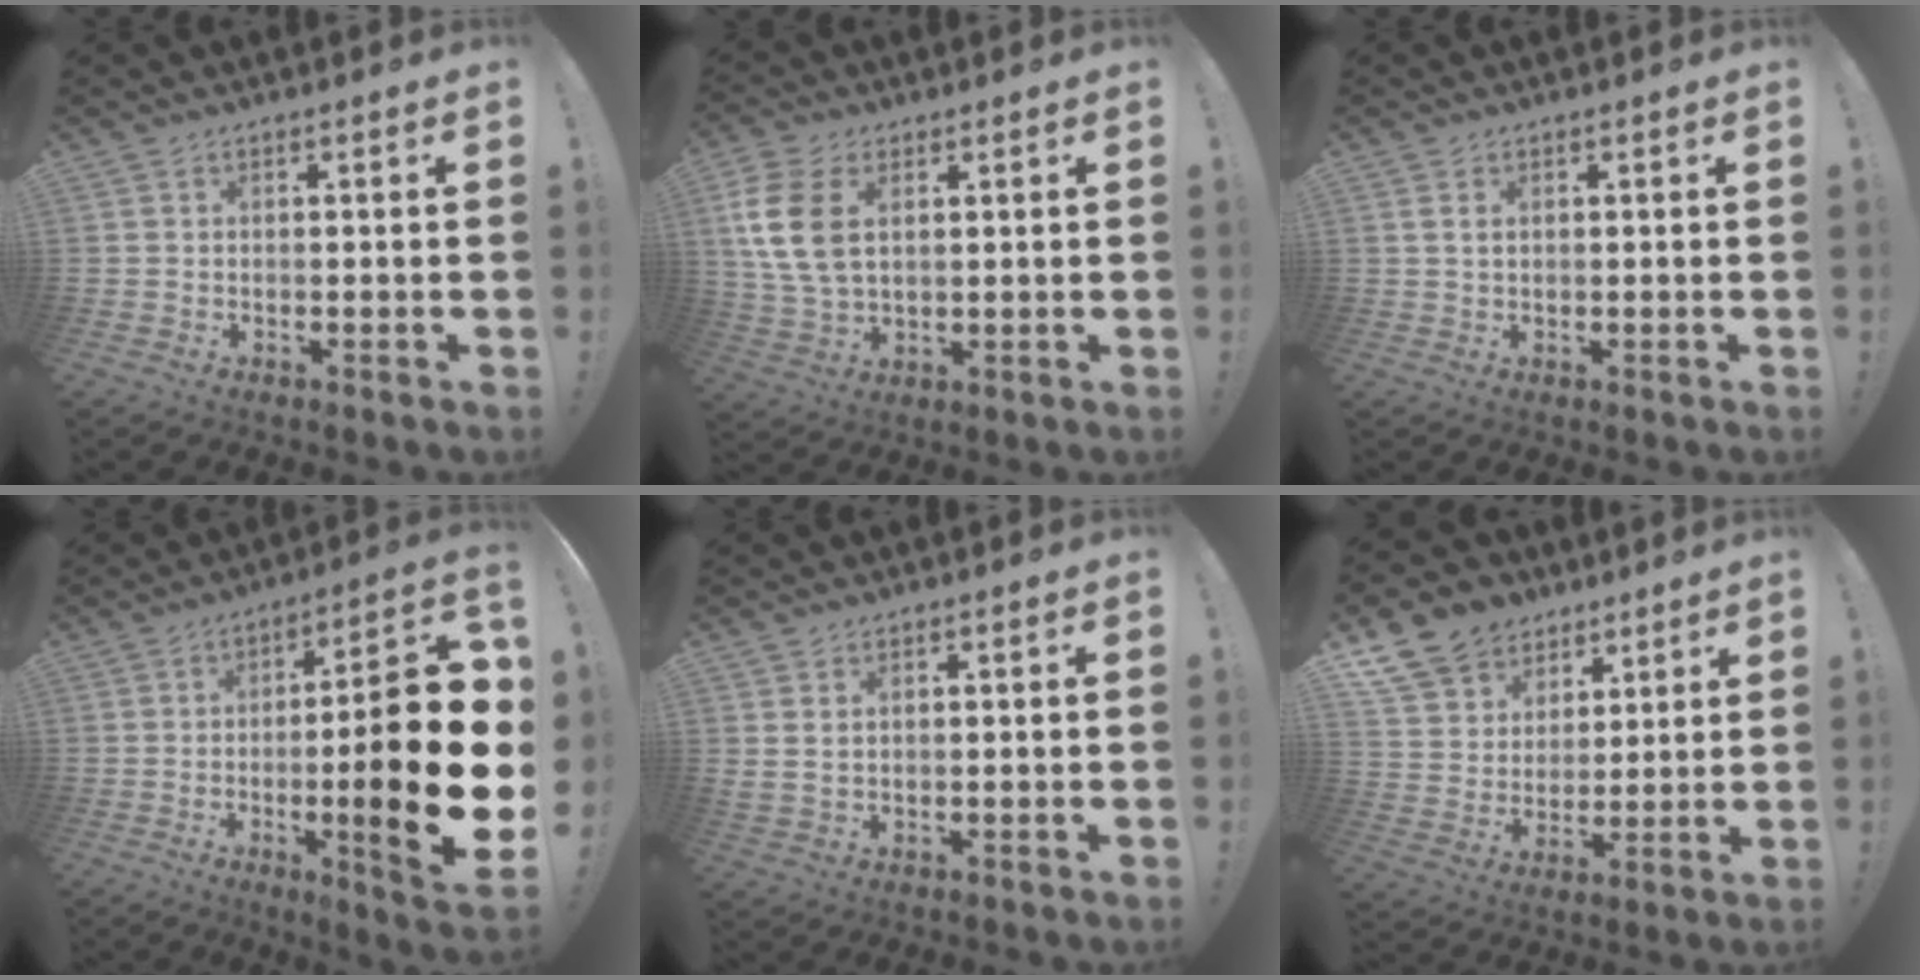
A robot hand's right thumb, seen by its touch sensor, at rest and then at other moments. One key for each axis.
{"total": 12.3, "fx": 3.7, "fy": 7.5, "fz": 9.1, "tx": -0.196, "ty": 0.001, "tz": 0.070}
{"total": 1.7, "fx": 0.7, "fy": 1.0, "fz": 1.3, "tx": -0.025, "ty": 0.002, "tz": 0.012}
{"total": 24.1, "fx": -3.6, "fy": 4.9, "fz": 23.3, "tx": -0.343, "ty": 0.013, "tz": -0.054}
{"total": 2.2, "fx": 0.9, "fy": 1.2, "fz": 1.6, "tx": -0.033, "ty": 0.004, "tz": 0.016}
{"total": 12.8, "fx": 8.0, "fy": 9.3, "fz": 3.3, "tx": -0.062, "ty": -0.052, "tz": 0.159}